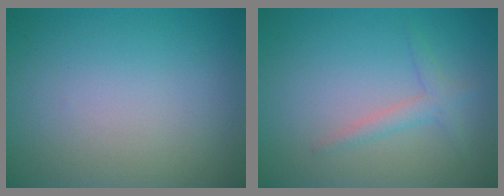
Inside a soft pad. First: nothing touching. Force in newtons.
{"total": 1.6, "press": 1.6, "slide": 0.0}